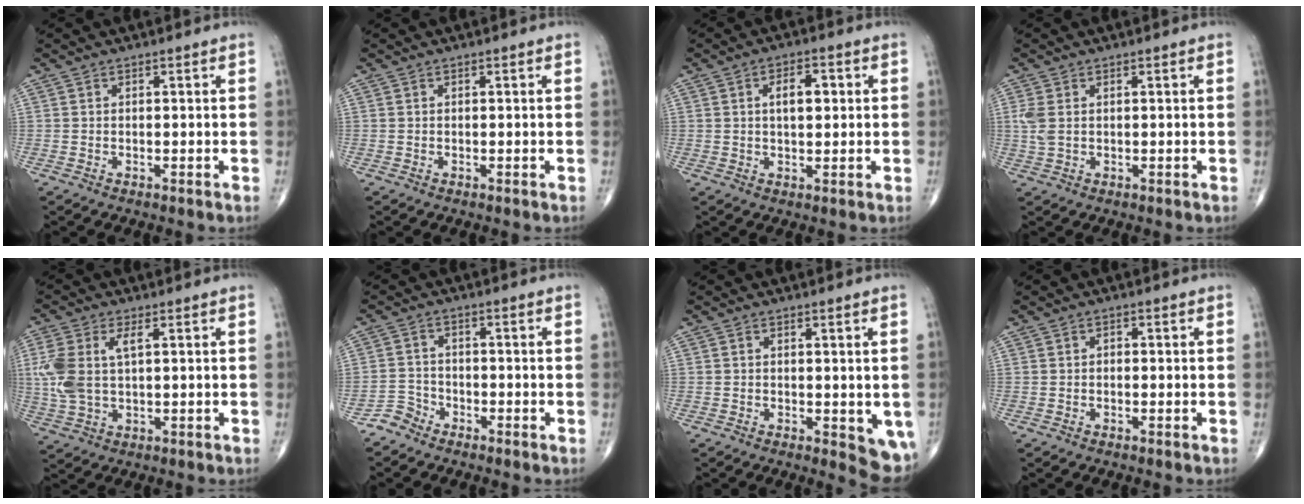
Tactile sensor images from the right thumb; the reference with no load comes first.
{"total": 0.0}
{"total": 5.3, "force": [1.0, 2.7, 4.5], "torque": [-0.064, 0.005, 0.015]}
{"total": 3.2, "force": [0.5, 1.9, 2.5], "torque": [-0.078, 0.006, 0.013]}
{"total": 9.8, "force": [1.8, 5.1, 8.1], "torque": [-0.207, 0.011, 0.040]}
{"total": 3.1, "force": [-2.7, 1.6, -0.3], "torque": [0.015, 0.007, -0.061]}
{"total": 5.6, "force": [-0.9, 2.4, 5.0], "torque": [-0.043, -0.011, -0.009]}
{"total": 0.7, "force": [-0.1, 0.5, 0.5], "torque": [-0.005, 0.003, -0.005]}